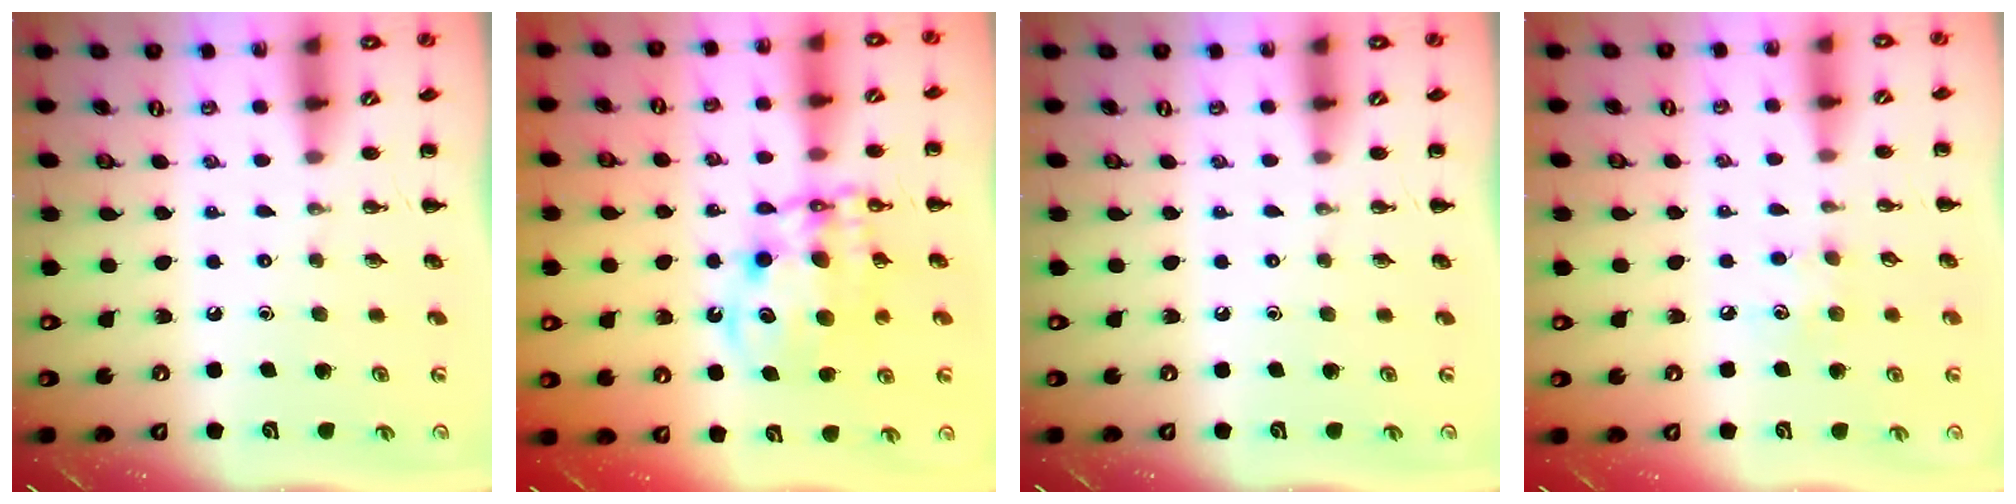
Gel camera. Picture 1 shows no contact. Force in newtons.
{"total": 12.6, "press": 12.2, "slide": 3.3}
{"total": 0.0}
{"total": 4.6, "press": 4.4, "slide": 1.1}